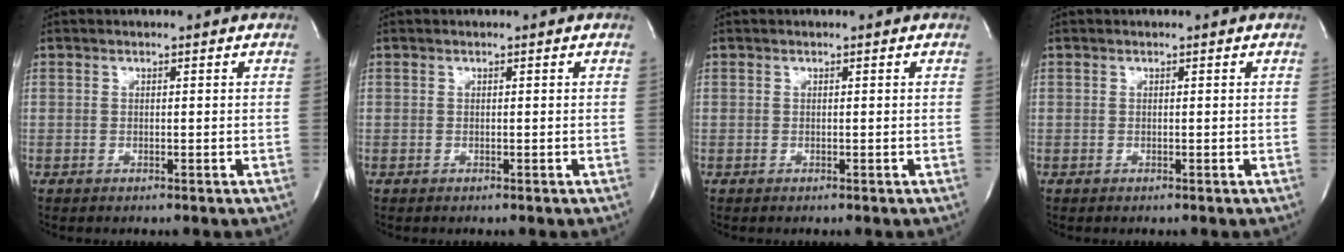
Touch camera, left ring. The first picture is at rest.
{"total": 0.0}
{"total": 0.0}
{"total": 0.0}